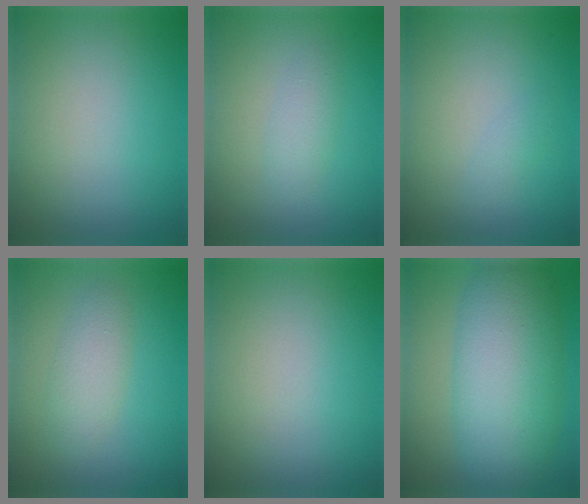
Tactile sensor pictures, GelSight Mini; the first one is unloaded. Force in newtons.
{"total": 1.6, "press": 1.6, "slide": 0.0}
{"total": 0.8, "press": 0.8, "slide": 0.0}
{"total": 2.5, "press": 2.5, "slide": 0.1}
{"total": 0.0}
{"total": 9.9, "press": 9.9, "slide": 0.1}